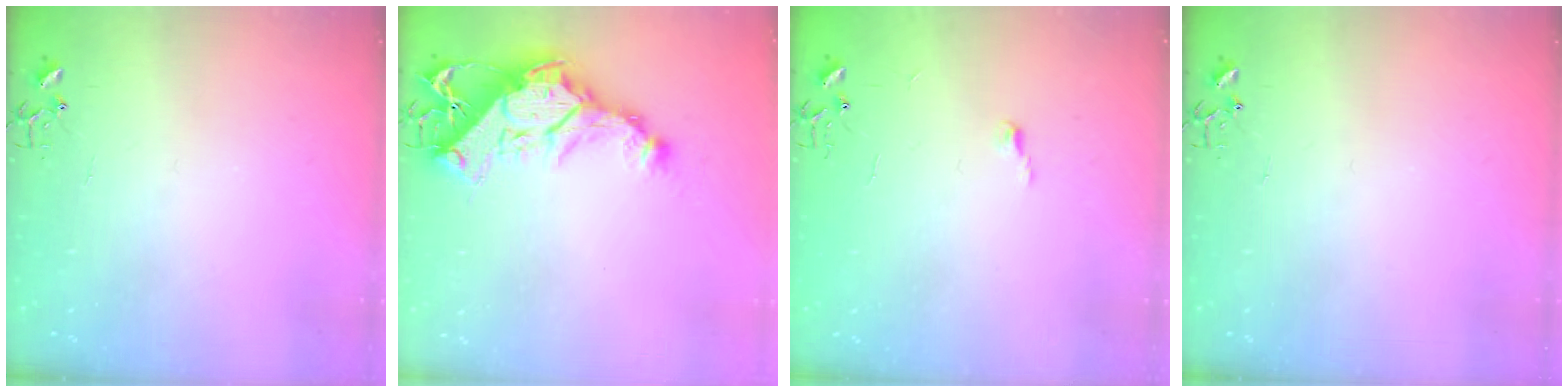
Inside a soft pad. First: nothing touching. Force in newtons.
{"total": 15.6, "press": 15.4, "slide": 2.1}
{"total": 3.4, "press": 3.4, "slide": 0.5}
{"total": 0.0}